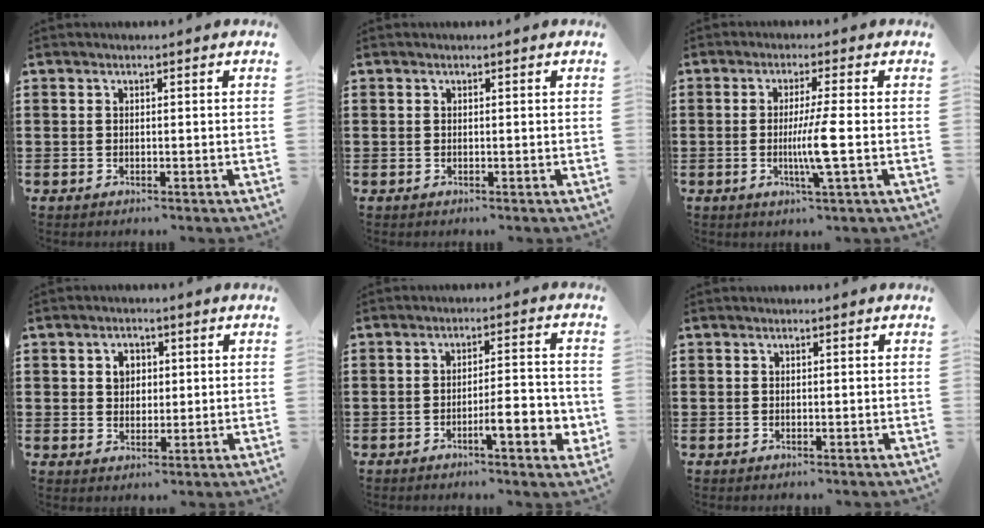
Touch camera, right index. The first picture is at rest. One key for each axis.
{"total": 0.0}
{"total": 6.2, "fx": -1.0, "fy": -0.7, "fz": 6.1, "tx": -0.120, "ty": -0.021, "tz": -0.025}
{"total": 3.0, "fx": 0.8, "fy": 2.4, "fz": 1.6, "tx": -0.040, "ty": 0.013, "tz": 0.011}
{"total": 6.9, "fx": -2.8, "fy": 1.5, "fz": 6.2, "tx": -0.089, "ty": -0.002, "tz": -0.046}
{"total": 0.0}